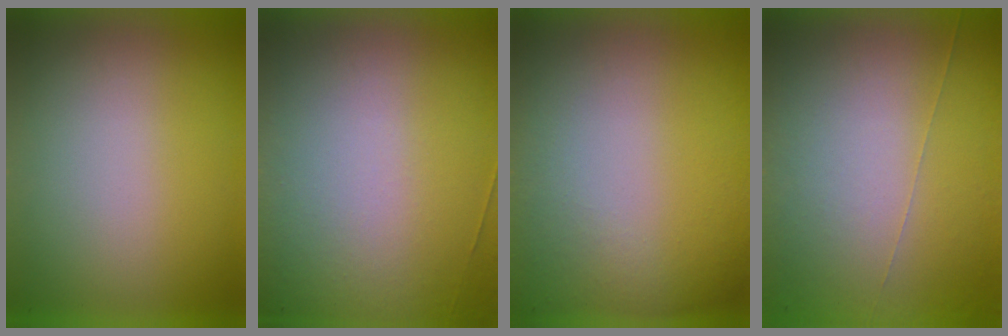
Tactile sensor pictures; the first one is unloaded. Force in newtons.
{"total": 4.6}
{"total": 5.8}
{"total": 6.7}